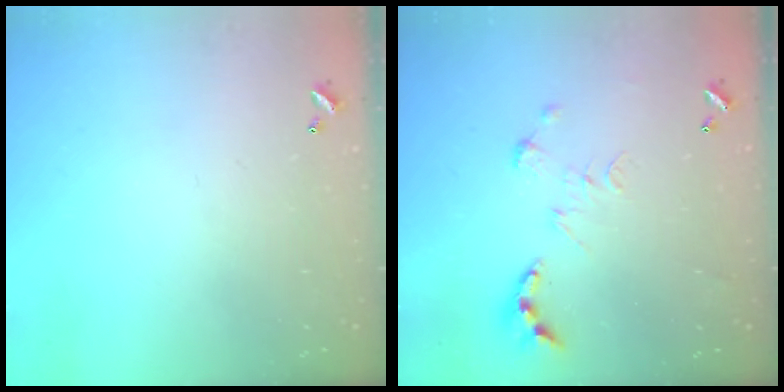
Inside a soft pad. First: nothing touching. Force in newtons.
{"total": 0.0}